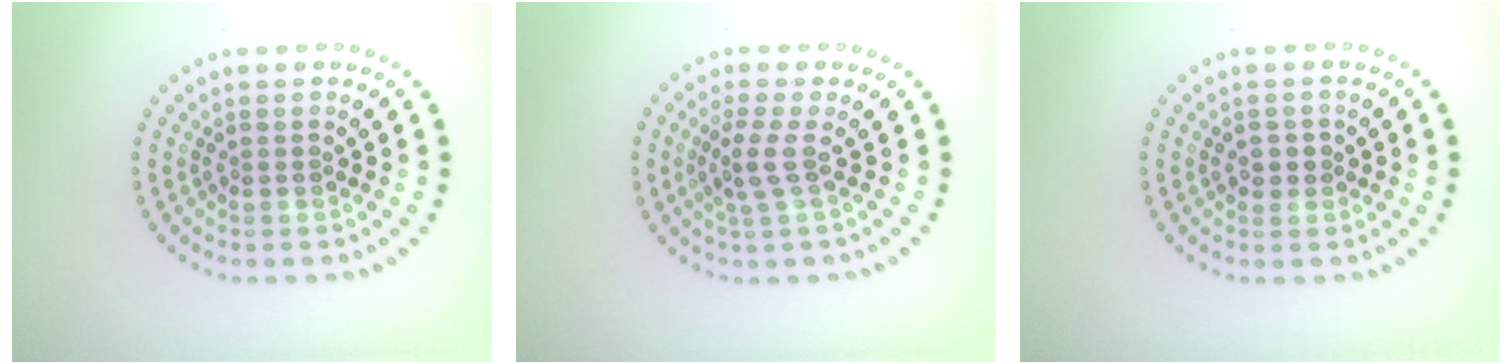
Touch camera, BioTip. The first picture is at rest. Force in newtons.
{"total": 2.2, "press": 1.6, "slide": 1.5}
{"total": 1.3, "press": 1.3, "slide": 0.4}